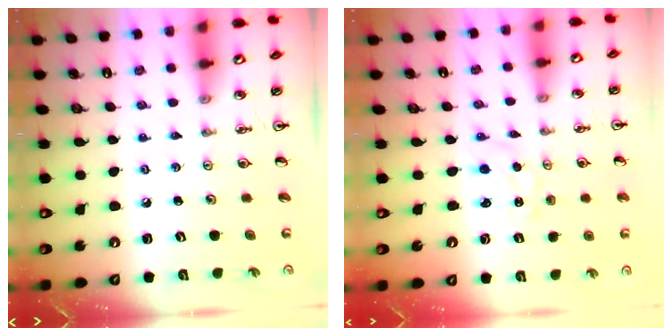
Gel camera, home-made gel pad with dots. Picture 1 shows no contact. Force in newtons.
{"total": 0.0}